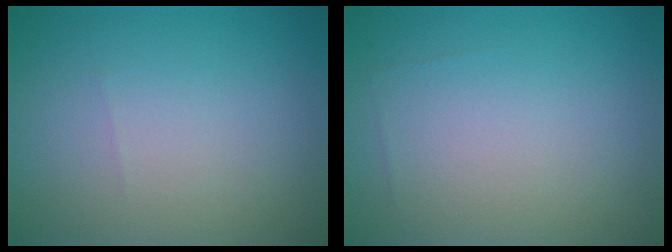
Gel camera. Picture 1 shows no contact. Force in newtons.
{"total": 0.0}